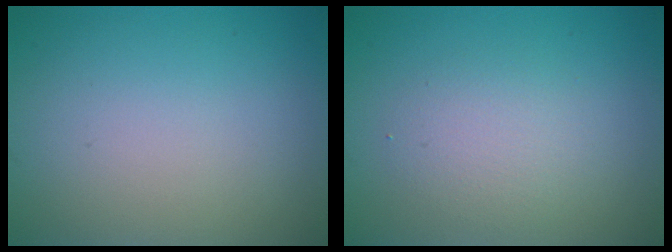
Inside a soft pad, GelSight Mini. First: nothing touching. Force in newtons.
{"total": 2.4, "press": 2.4, "slide": 0.2}